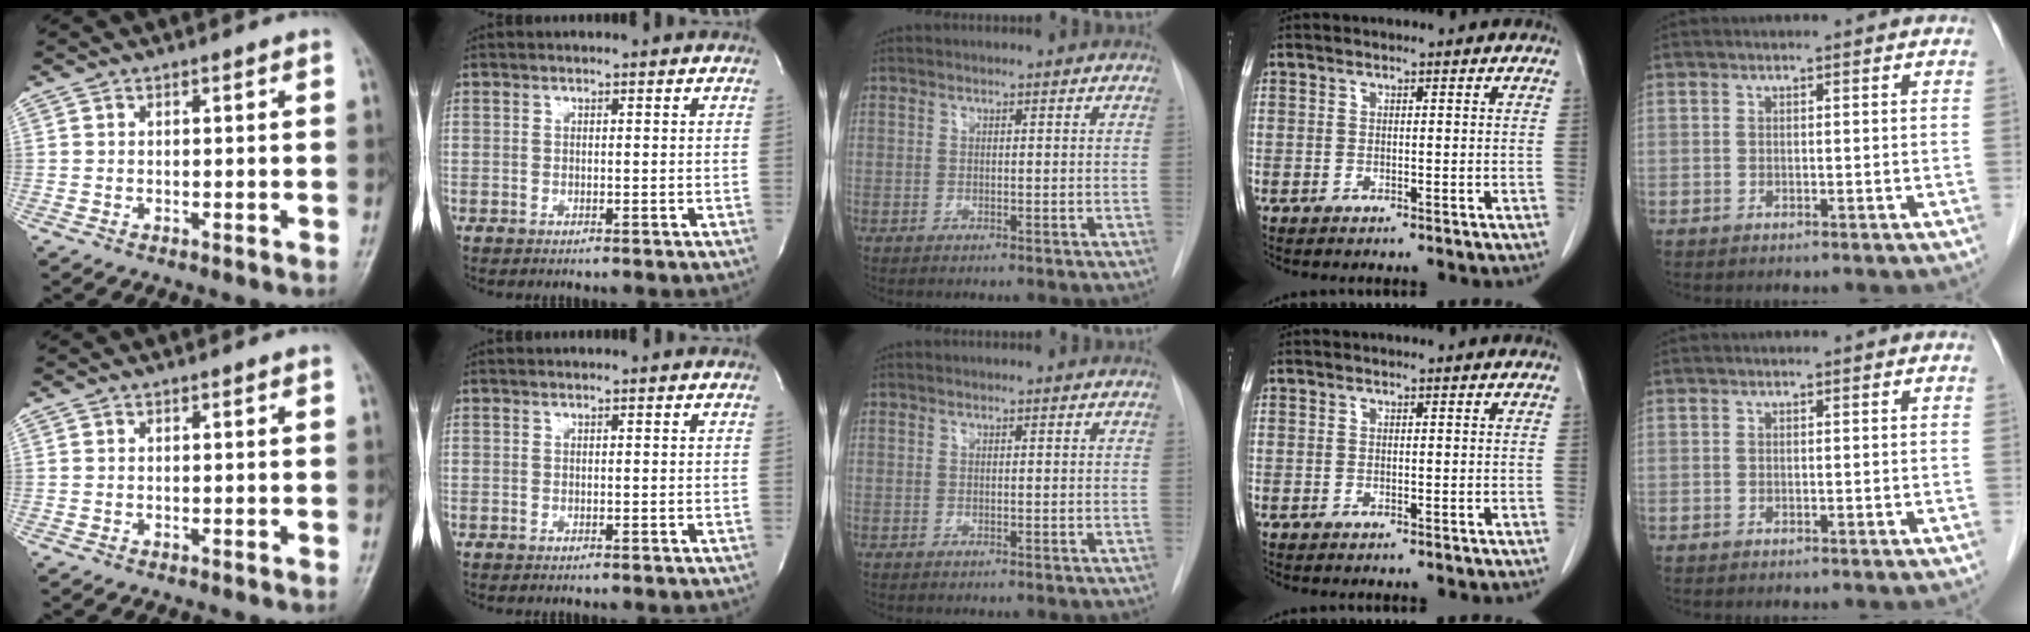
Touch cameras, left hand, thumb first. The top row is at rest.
{}